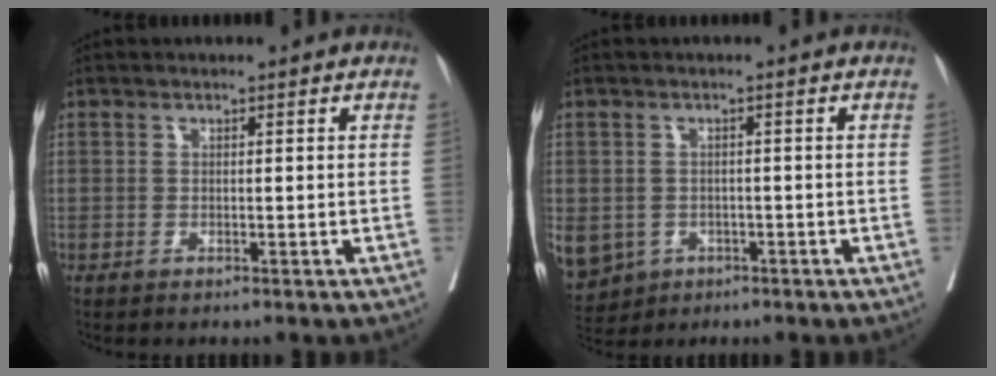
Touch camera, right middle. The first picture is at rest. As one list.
[{"total": 18.0, "force": [-6.6, 15.2, 7.0], "torque": [-0.234, -0.009, -0.083]}]